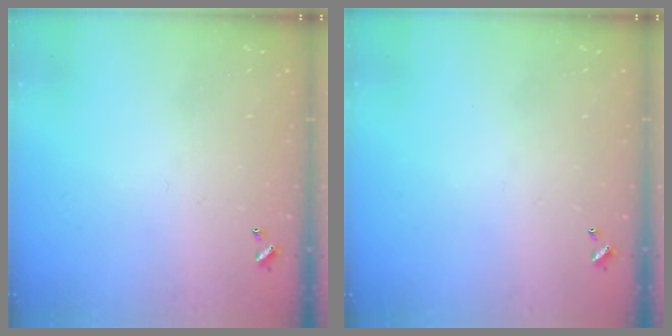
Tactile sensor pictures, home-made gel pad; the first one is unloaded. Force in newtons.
{"total": 0.0}